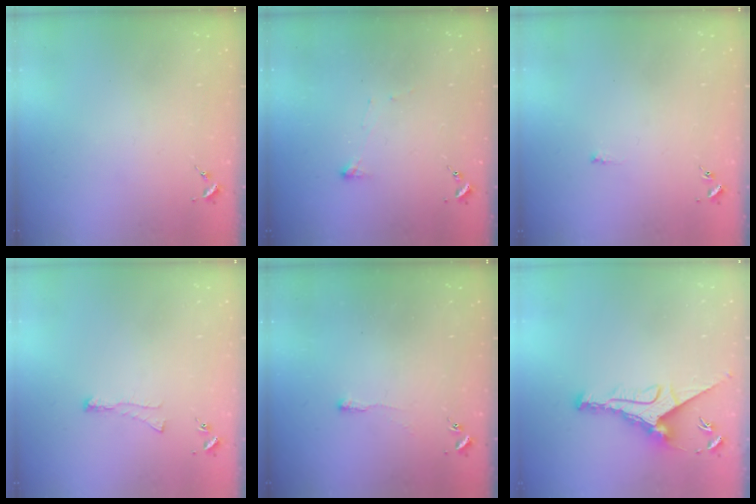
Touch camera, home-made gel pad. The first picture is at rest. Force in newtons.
{"total": 3.7, "press": 3.7, "slide": 0.5}
{"total": 3.2, "press": 3.2, "slide": 0.4}
{"total": 3.9, "press": 3.9, "slide": 0.5}
{"total": 2.5, "press": 2.5, "slide": 0.5}
{"total": 9.2, "press": 9.2, "slide": 0.5}